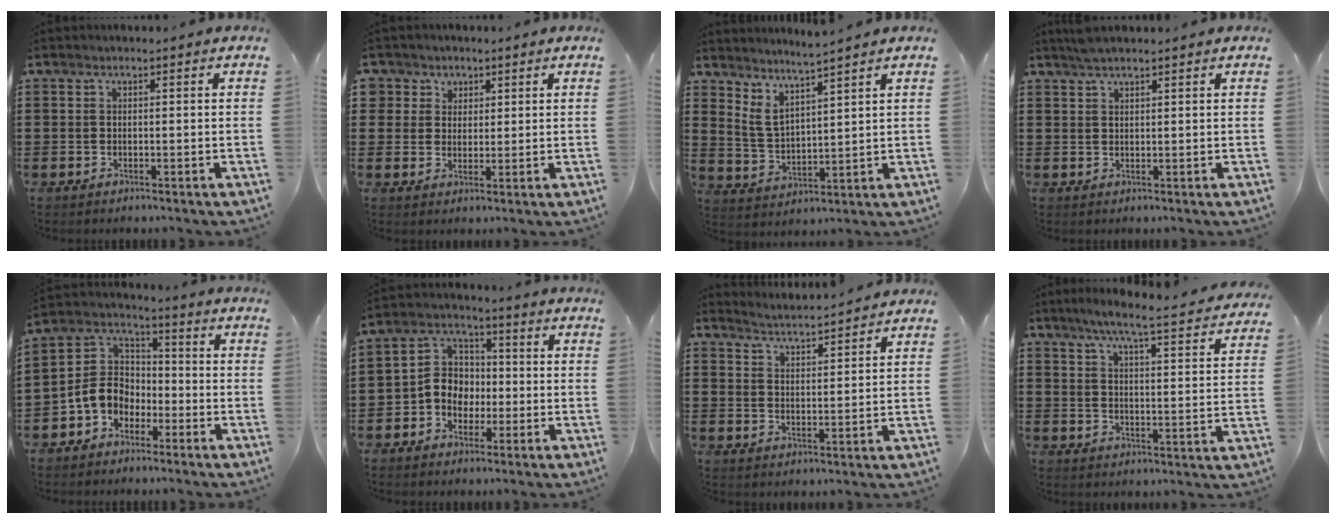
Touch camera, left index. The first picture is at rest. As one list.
[{"total": 3.5, "force": [1.7, 3.1, -0.3], "torque": [-0.005, 0.009, 0.027]}, {"total": 3.7, "force": [3.4, 0.3, 1.6], "torque": [-0.046, -0.022, 0.057]}, {"total": 2.1, "force": [1.9, 0.3, 0.9], "torque": [-0.021, 0.001, 0.036]}, {"total": 6.4, "force": [-2.9, 5.0, 2.6], "torque": [-0.091, 0.007, -0.069]}, {"total": 6.1, "force": [-1.7, 5.4, 2.3], "torque": [-0.071, 0.012, -0.040]}, {"total": 3.2, "force": [3.2, -0.5, 0.2], "torque": [-0.016, -0.022, 0.053]}, {"total": 6.2, "force": [5.2, -0.6, 3.2], "torque": [-0.072, -0.039, 0.083]}]